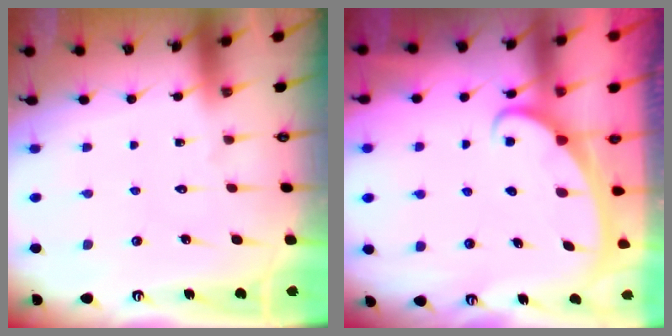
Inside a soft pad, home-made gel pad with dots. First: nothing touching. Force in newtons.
{"total": 2.6, "press": 2.6, "slide": 0.4}